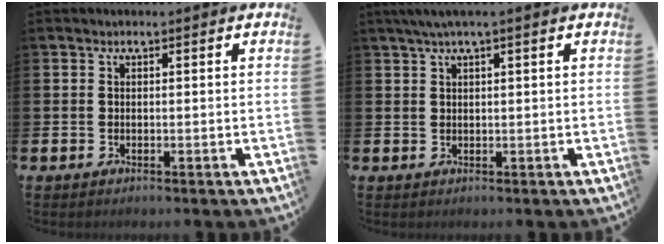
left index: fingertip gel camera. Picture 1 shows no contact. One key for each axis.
{"total": 2.1, "fx": 1.4, "fy": -0.1, "fz": 1.6, "tx": -0.037, "ty": 0.004, "tz": 0.025}